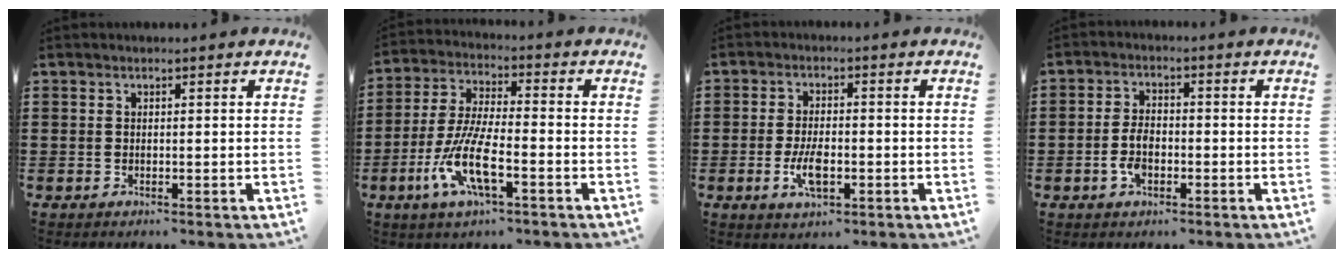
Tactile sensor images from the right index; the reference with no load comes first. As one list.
[{"total": 10.1, "force": [-4.4, 2.5, 8.7], "torque": [-0.201, -0.014, -0.087]}, {"total": 4.9, "force": [-1.5, 2.1, 4.2], "torque": [-0.094, -0.005, -0.029]}, {"total": 4.3, "force": [-1.3, 2.3, 3.4], "torque": [-0.083, -0.005, -0.029]}]